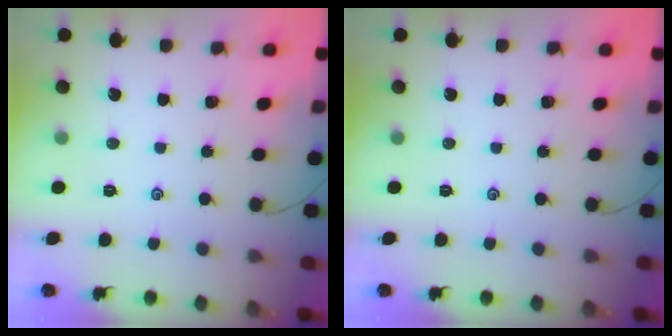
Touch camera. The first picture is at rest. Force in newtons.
{"total": 0.0}